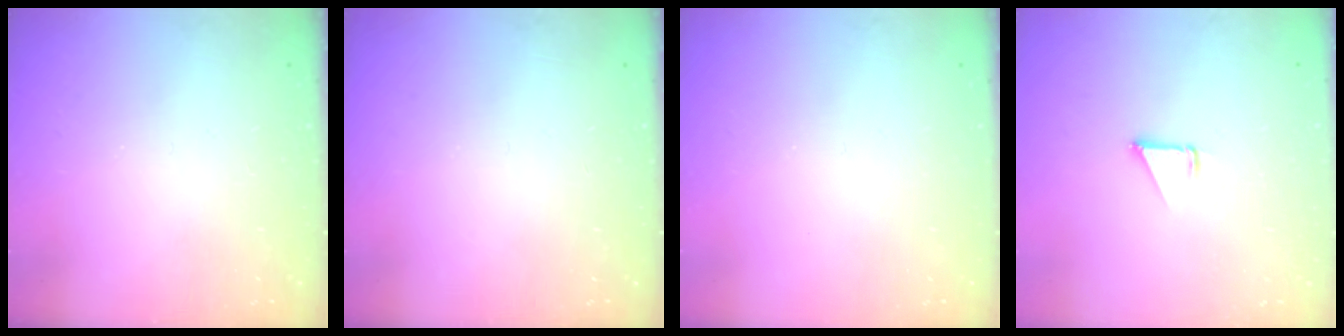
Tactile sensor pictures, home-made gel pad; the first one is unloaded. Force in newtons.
{"total": 0.0}
{"total": 0.0}
{"total": 1.3, "press": 1.3, "slide": 0.1}